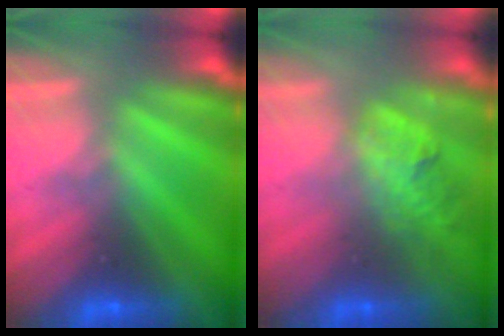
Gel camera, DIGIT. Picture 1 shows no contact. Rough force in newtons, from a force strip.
{"total": 1.8}